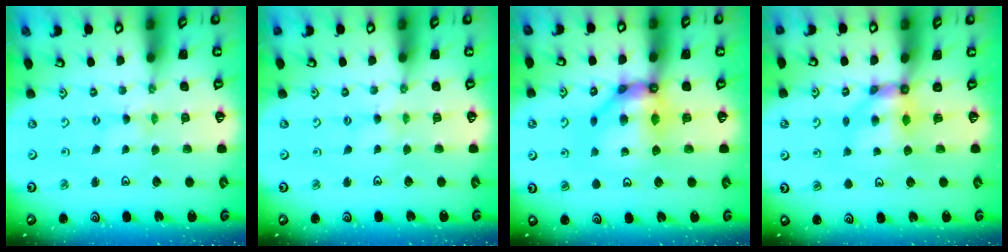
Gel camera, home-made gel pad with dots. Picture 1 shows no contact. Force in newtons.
{"total": 1.8, "press": 1.8, "slide": 0.2}
{"total": 11.6, "press": 11.6, "slide": 0.7}
{"total": 5.7, "press": 5.7, "slide": 0.2}